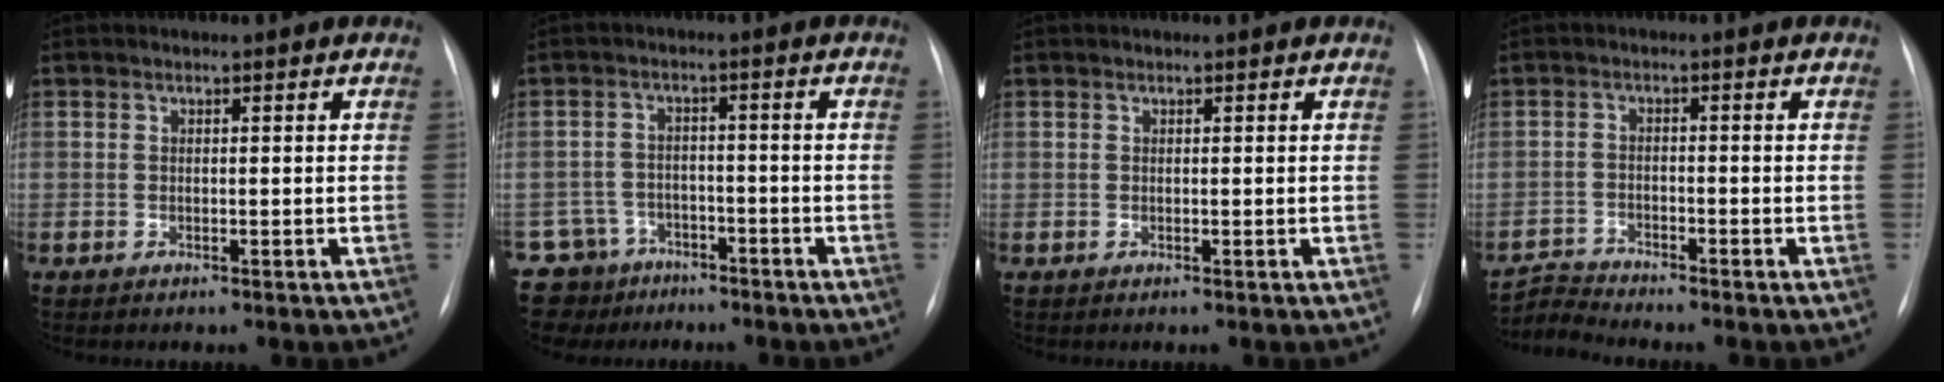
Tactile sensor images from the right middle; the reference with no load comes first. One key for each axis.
{"total": 7.6, "fx": -5.5, "fy": 5.2, "fz": -0.3, "tx": -0.001, "ty": 0.024, "tz": -0.085}
{"total": 0.0}
{"total": 3.7, "fx": -3.5, "fy": -0.9, "fz": -1.0, "tx": 0.016, "ty": -0.018, "tz": -0.063}